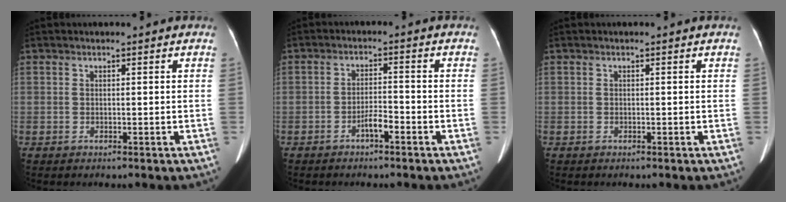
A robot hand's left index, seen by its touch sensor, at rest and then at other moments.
{"total": 2.8, "force": [-1.9, 0.5, 2.0], "torque": [-0.036, 0.003, -0.034]}
{"total": 0.0}